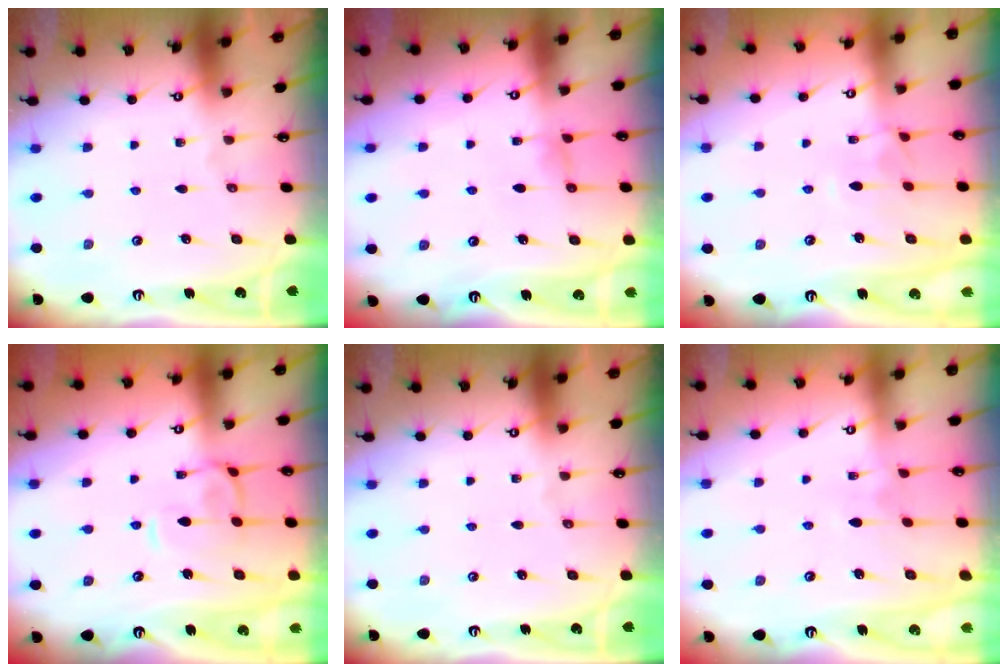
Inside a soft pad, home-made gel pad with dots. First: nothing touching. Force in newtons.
{"total": 0.5, "press": 0.4, "slide": 0.4}
{"total": 2.9, "press": 2.8, "slide": 0.4}
{"total": 2.1, "press": 2.0, "slide": 0.7}
{"total": 0.0}
{"total": 3.7, "press": 3.7, "slide": 0.2}